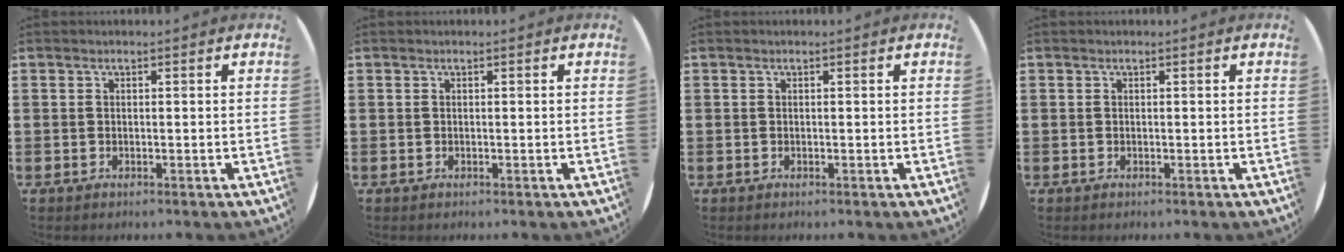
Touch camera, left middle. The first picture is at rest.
{"total": 0.0}
{"total": 0.0}
{"total": 0.0}